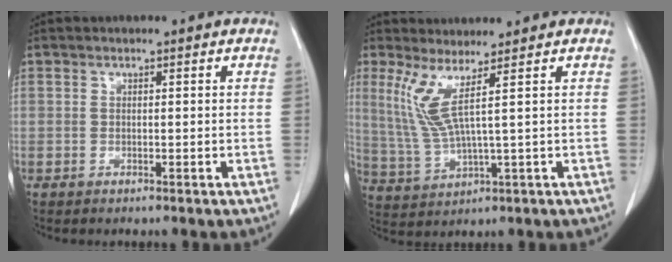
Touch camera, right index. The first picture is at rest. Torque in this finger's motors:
{"motor_torque": [0.90, 0.70, 0.48, 0.14]}